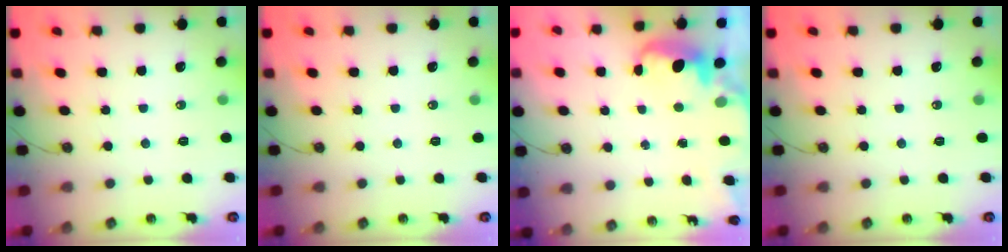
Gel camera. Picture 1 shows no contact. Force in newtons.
{"total": 0.0}
{"total": 3.6, "press": 3.6, "slide": 0.7}
{"total": 0.0}